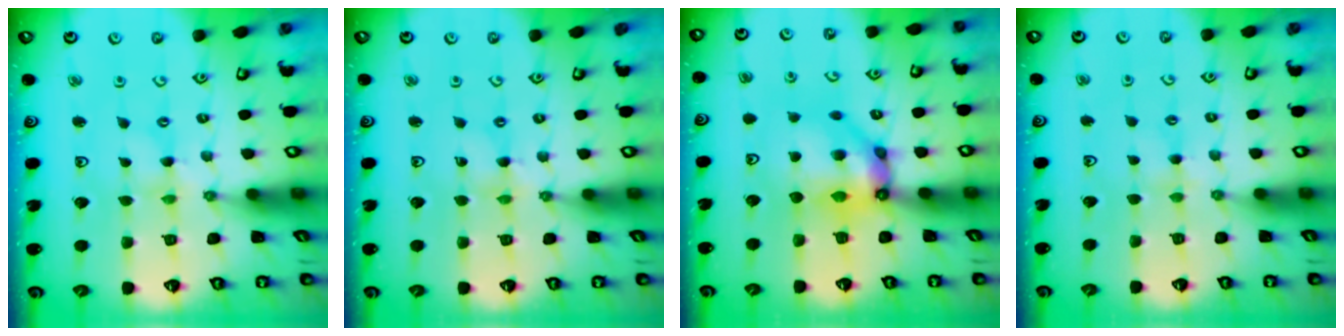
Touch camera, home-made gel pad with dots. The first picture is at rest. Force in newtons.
{"total": 0.7, "press": 0.7, "slide": 0.1}
{"total": 10.0, "press": 10.0, "slide": 0.4}
{"total": 1.9, "press": 1.8, "slide": 0.4}